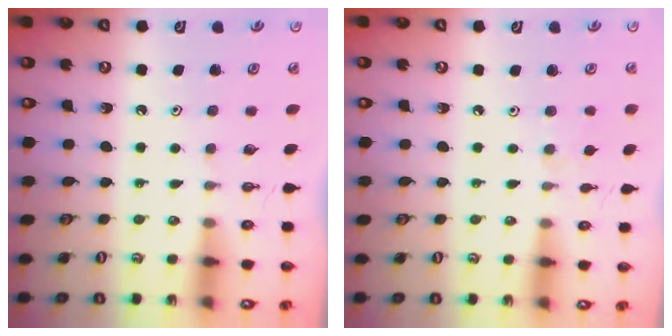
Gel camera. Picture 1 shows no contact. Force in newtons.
{"total": 4.2, "press": 4.2, "slide": 0.6}